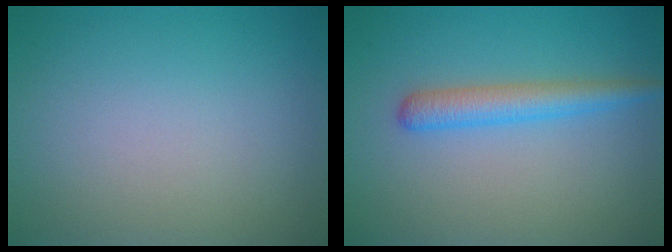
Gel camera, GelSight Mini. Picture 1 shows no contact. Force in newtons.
{"total": 2.8, "press": 2.8, "slide": 0.1}